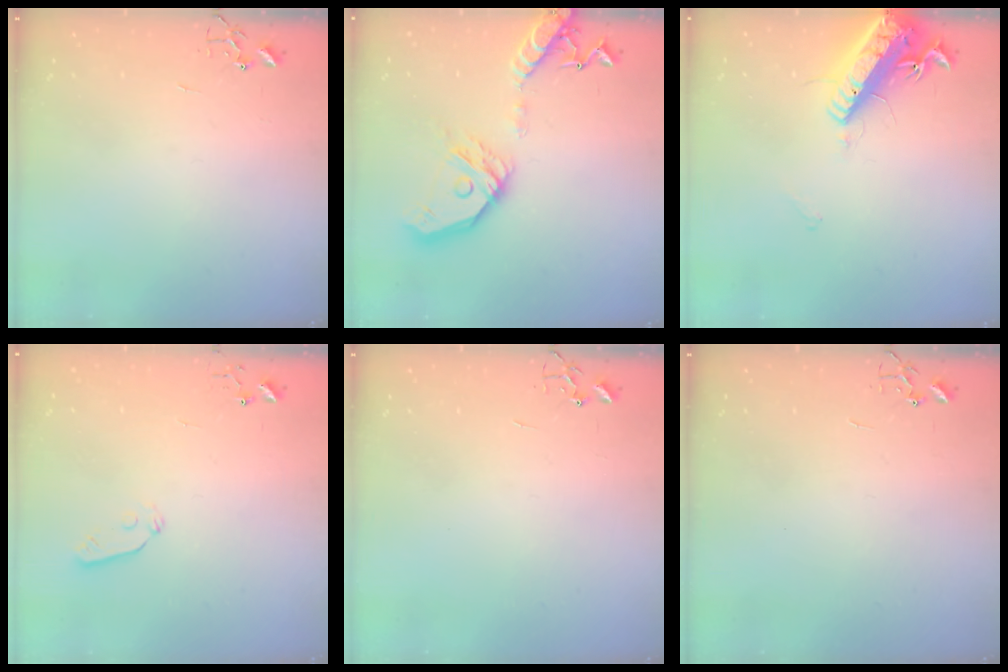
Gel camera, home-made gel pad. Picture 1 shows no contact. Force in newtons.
{"total": 17.9, "press": 17.7, "slide": 2.6}
{"total": 16.3, "press": 15.9, "slide": 3.8}
{"total": 4.2, "press": 4.2, "slide": 0.5}
{"total": 0.0}
{"total": 0.0}